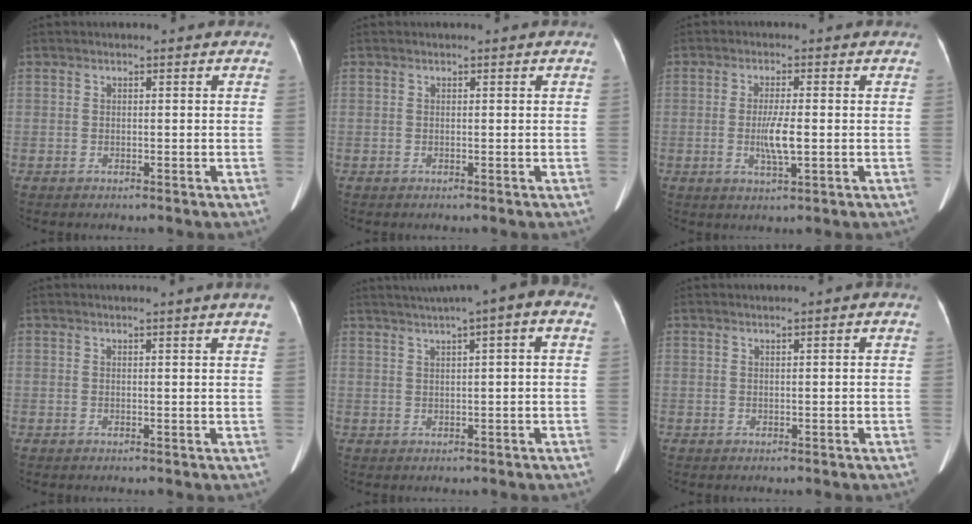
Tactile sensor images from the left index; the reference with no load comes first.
{"total": 0.0}
{"total": 4.1, "force": [-0.9, 0.5, 3.9], "torque": [-0.076, -0.020, -0.015]}
{"total": 2.9, "force": [2.3, -0.9, 1.6], "torque": [-0.019, -0.016, 0.016]}
{"total": 8.9, "force": [4.7, 0.4, 7.6], "torque": [-0.118, 0.023, 0.062]}
{"total": 0.7, "force": [0.0, -0.3, 0.6], "torque": [-0.014, -0.015, 0.002]}